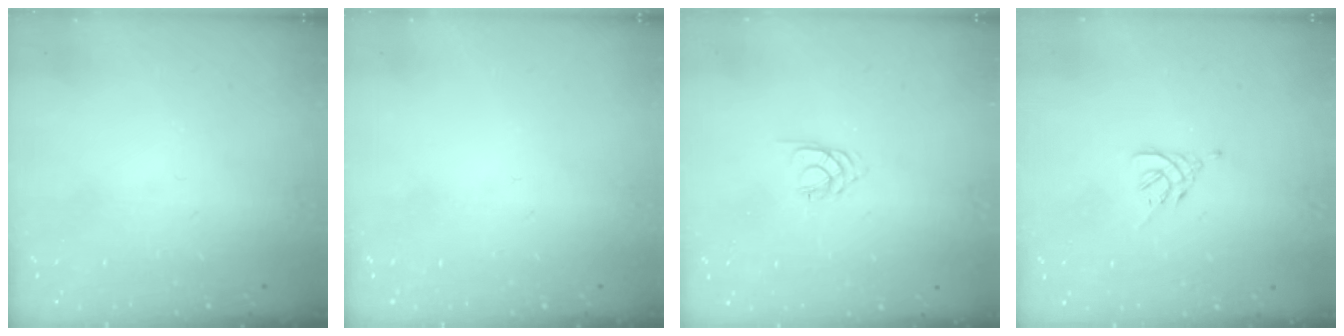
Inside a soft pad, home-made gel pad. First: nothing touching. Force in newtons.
{"total": 0.0}
{"total": 2.1, "press": 2.1, "slide": 0.3}
{"total": 2.6, "press": 2.5, "slide": 0.7}